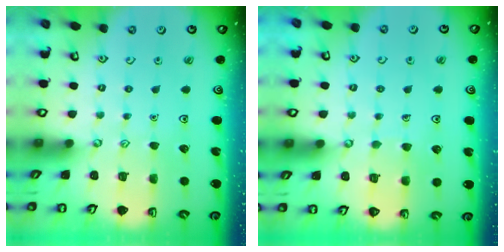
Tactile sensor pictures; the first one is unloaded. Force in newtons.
{"total": 4.5, "press": 4.5, "slide": 0.4}